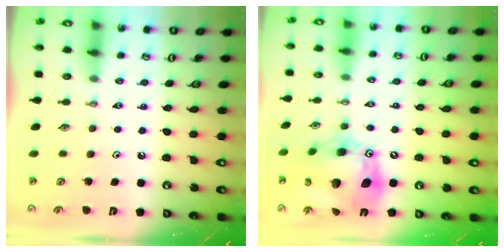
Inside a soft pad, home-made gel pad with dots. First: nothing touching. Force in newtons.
{"total": 19.4, "press": 19.3, "slide": 2.1}